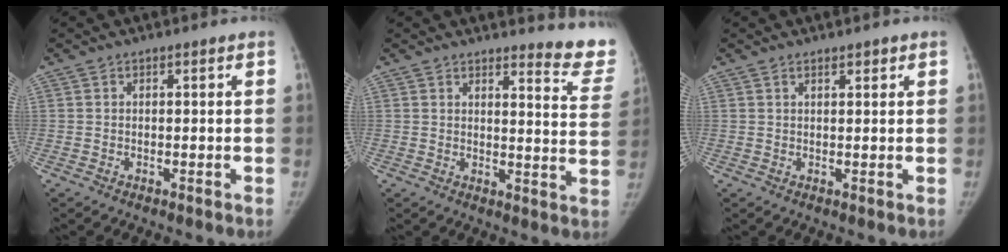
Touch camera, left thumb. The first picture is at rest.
{"total": 10.9, "force": [10.7, 1.7, 1.4], "torque": [0.020, -0.127, 0.092]}
{"total": 1.4, "force": [1.0, 0.4, 0.8], "torque": [-0.009, -0.006, 0.016]}